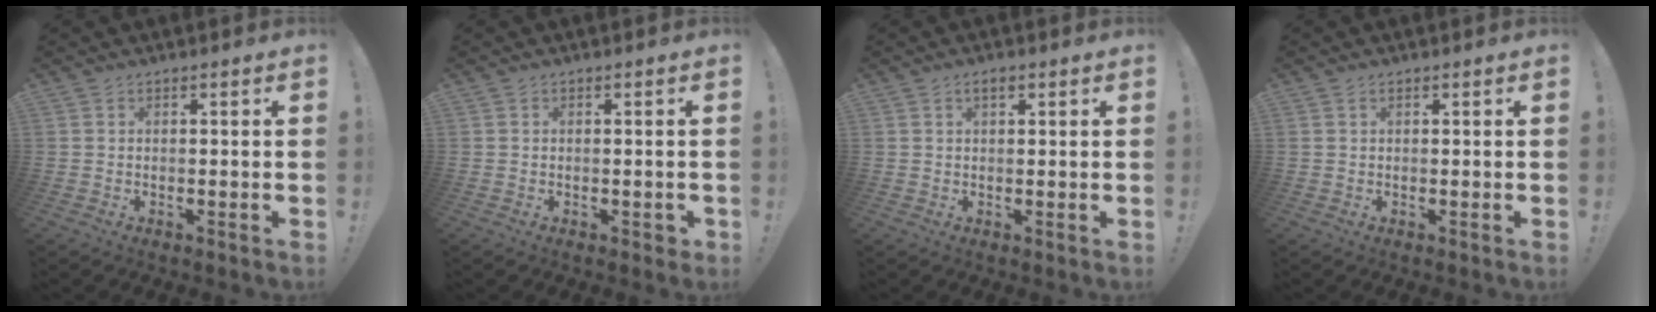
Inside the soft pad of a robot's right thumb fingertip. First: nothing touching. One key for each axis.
{"total": 1.7, "fx": -0.3, "fy": 1.3, "fz": 1.1, "tx": -0.006, "ty": 0.000, "tz": -0.006}
{"total": 2.1, "fx": 1.2, "fy": 0.9, "fz": 1.6, "tx": -0.030, "ty": 0.001, "tz": 0.020}
{"total": 0.7, "fx": 0.4, "fy": 0.4, "fz": 0.4, "tx": -0.016, "ty": 0.004, "tz": 0.010}